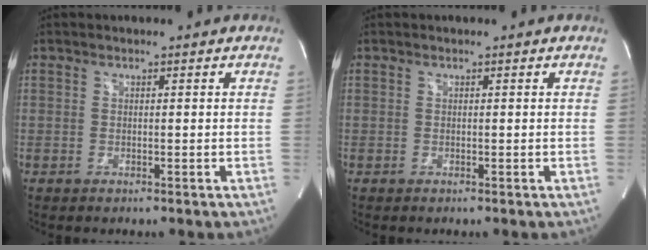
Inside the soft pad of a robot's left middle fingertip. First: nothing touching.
{"total": 0.0}